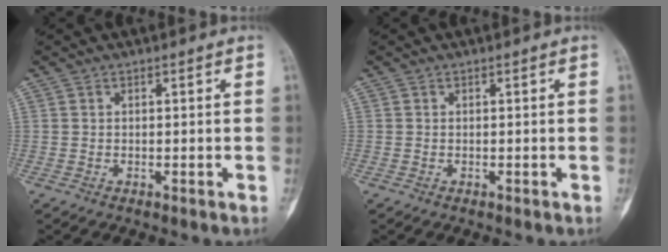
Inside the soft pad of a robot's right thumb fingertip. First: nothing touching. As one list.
[{"total": 0.0}]